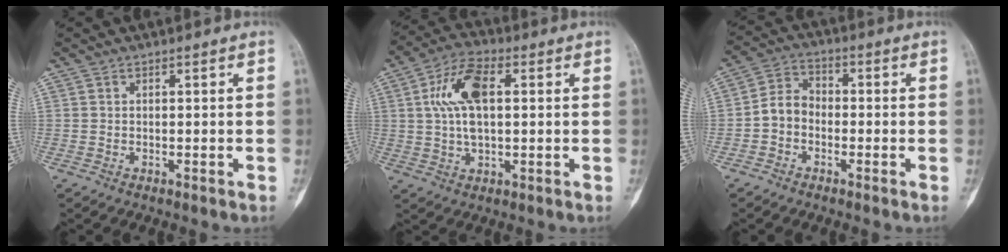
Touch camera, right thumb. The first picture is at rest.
{"total": 10.9, "force": [2.1, 5.4, 9.3], "torque": [-0.185, 0.015, 0.035]}
{"total": 5.8, "force": [-1.6, 4.6, 3.1], "torque": [-0.039, 0.027, -0.045]}